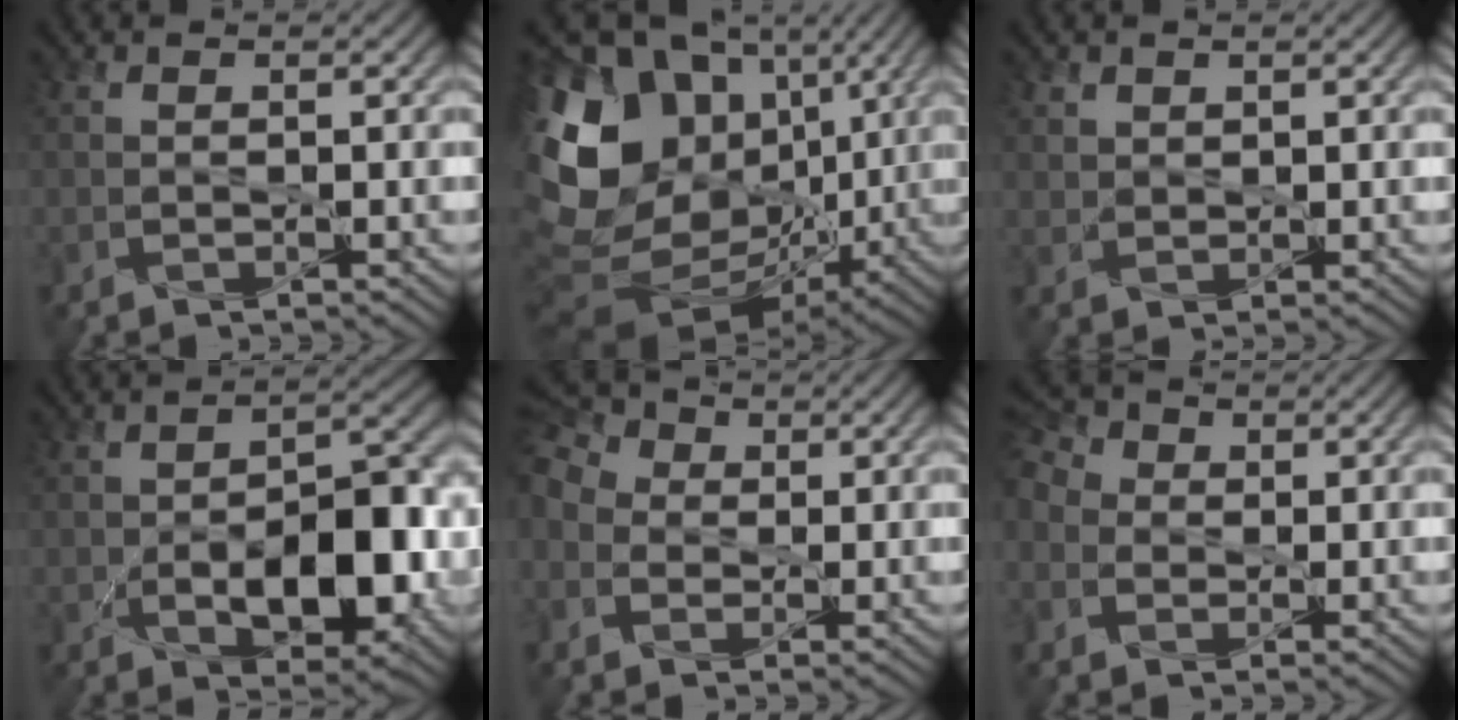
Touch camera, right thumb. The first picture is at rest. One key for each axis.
{"total": 18.1, "fx": 2.1, "fy": 13.8, "fz": 11.4, "tx": -0.257, "ty": -0.003, "tz": 0.071}
{"total": 1.7, "fx": 1.2, "fy": 1.1, "fz": 0.4, "tx": -0.013, "ty": -0.004, "tz": 0.028}
{"total": 9.6, "fx": -2.4, "fy": 5.0, "fz": 7.8, "tx": -0.124, "ty": -0.013, "tz": -0.031}
{"total": 8.6, "fx": 0.0, "fy": 7.1, "fz": 4.9, "tx": -0.162, "ty": 0.004, "tz": -0.020}
{"total": 5.7, "fx": -0.1, "fy": 4.8, "fz": 3.1, "tx": -0.108, "ty": 0.008, "tz": -0.012}